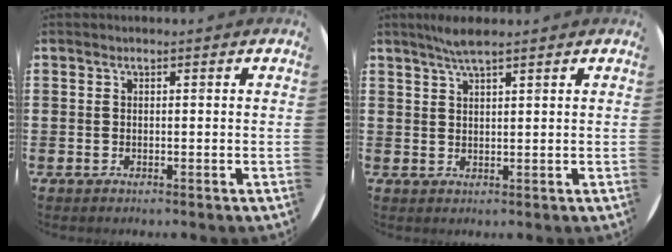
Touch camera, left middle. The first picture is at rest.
{"total": 3.2, "force": [2.5, 0.3, 1.9], "torque": [-0.040, 0.005, 0.045]}